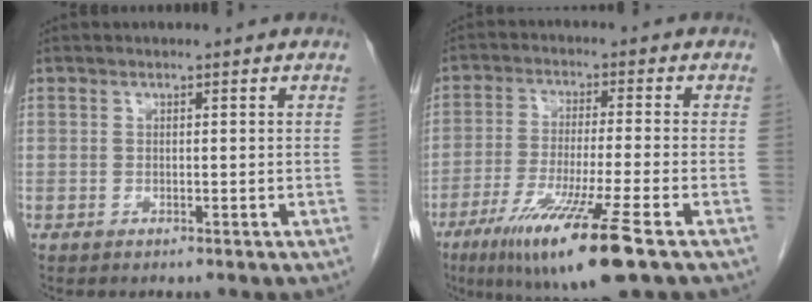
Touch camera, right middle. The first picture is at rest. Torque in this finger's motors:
{"motor_torque": [1.36, -0.78, 0.97, 0.21]}